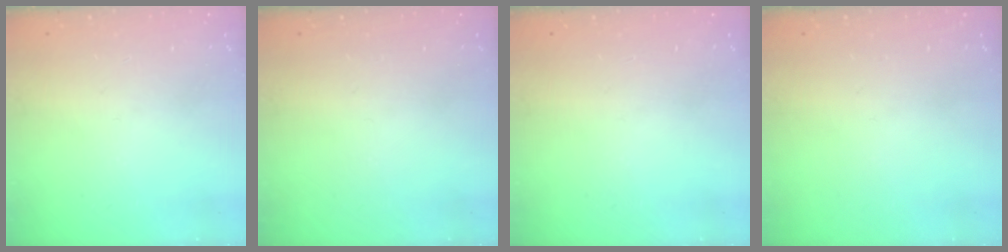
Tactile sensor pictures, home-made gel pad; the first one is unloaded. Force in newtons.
{"total": 0.0}
{"total": 0.0}
{"total": 0.0}